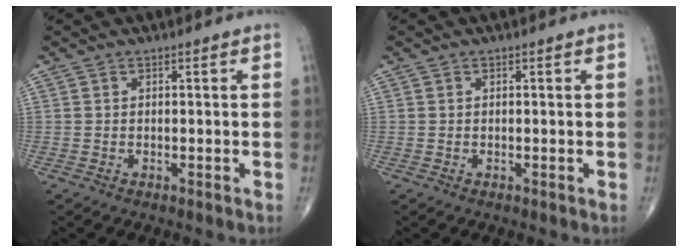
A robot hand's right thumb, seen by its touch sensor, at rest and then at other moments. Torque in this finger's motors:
{"motor_torque": [0.21, 0.03, -0.26, -0.32, 0.02]}